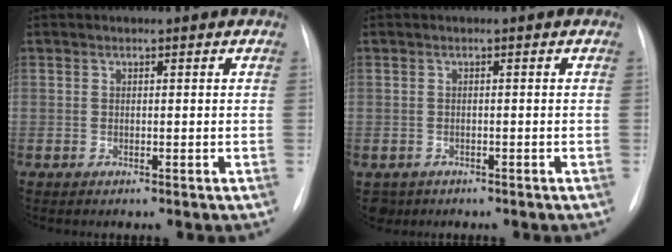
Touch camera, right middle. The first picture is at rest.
{"total": 2.6, "force": [-1.7, 2.0, 0.2], "torque": [0.000, 0.002, -0.025]}